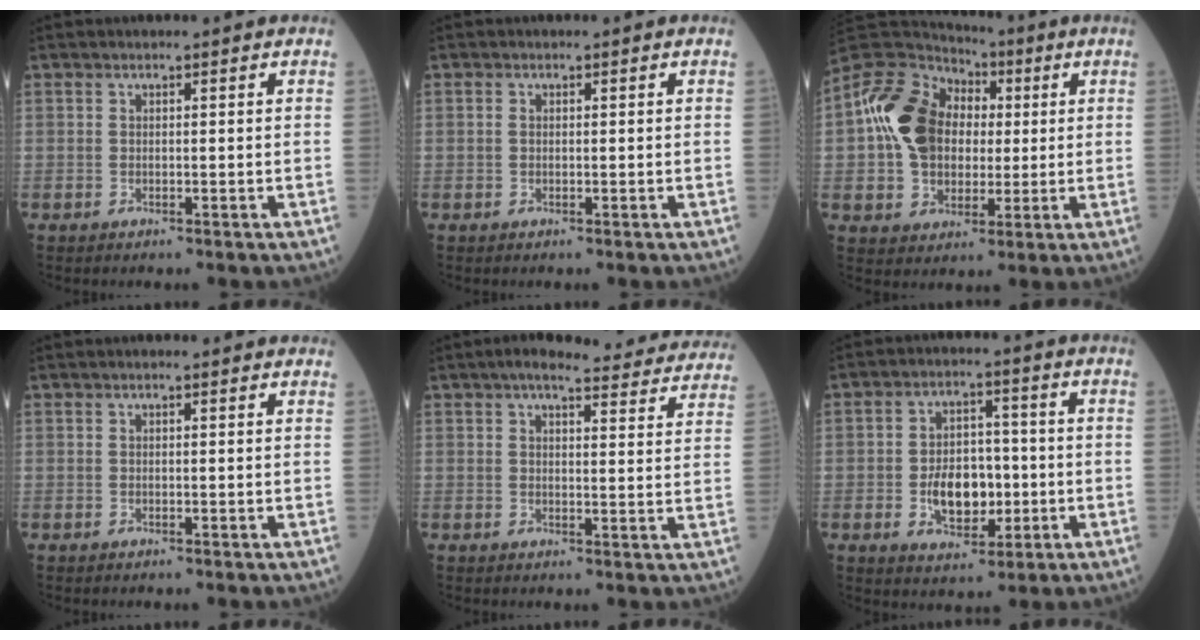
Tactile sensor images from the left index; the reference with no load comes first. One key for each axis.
{"total": 0.6, "fx": 0.0, "fy": 0.5, "fz": 0.4, "tx": -0.014, "ty": 0.004, "tz": 0.000}
{"total": 14.3, "fx": 1.4, "fy": 10.9, "fz": 9.0, "tx": -0.208, "ty": 0.040, "tz": 0.027}
{"total": 1.7, "fx": 1.4, "fy": 0.3, "fz": 0.9, "tx": -0.014, "ty": 0.013, "tz": 0.013}
{"total": 18.4, "fx": 16.9, "fy": 3.4, "fz": 6.6, "tx": -0.074, "ty": 0.001, "tz": 0.188}
{"total": 8.1, "fx": -1.6, "fy": 5.0, "fz": 6.1, "tx": -0.110, "ty": 0.007, "tz": -0.022}